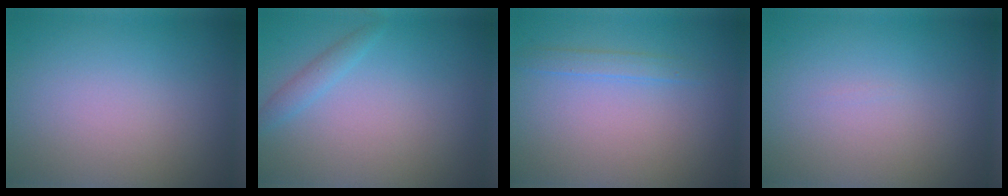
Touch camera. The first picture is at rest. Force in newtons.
{"total": 1.3, "press": 1.3, "slide": 0.1}
{"total": 1.3, "press": 1.3, "slide": 0.2}
{"total": 0.0}